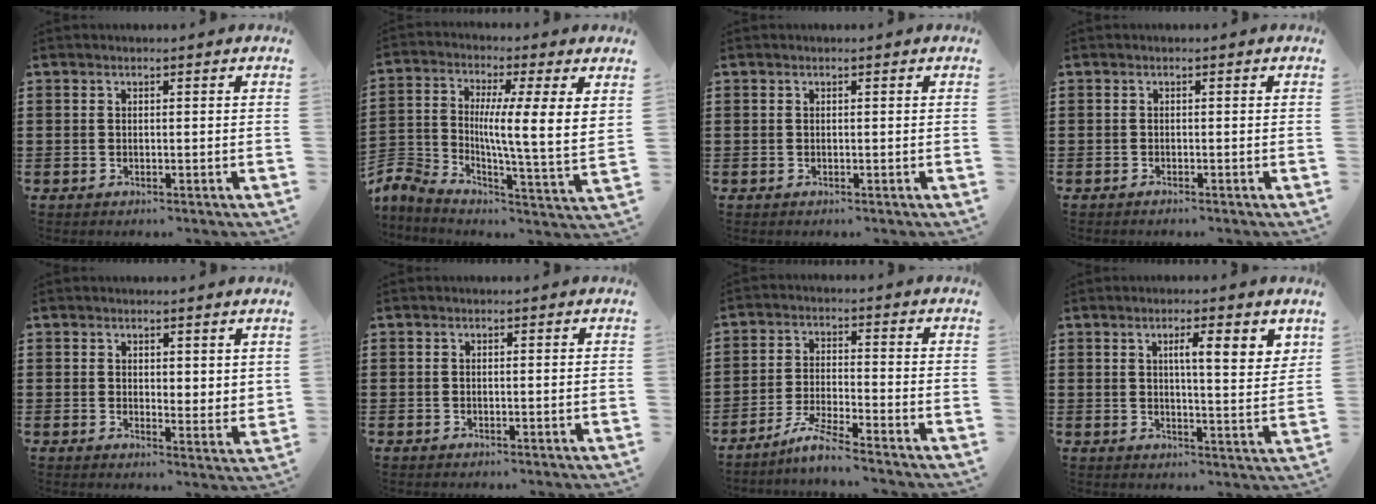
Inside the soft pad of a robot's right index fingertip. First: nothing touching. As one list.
[{"total": 7.0, "force": [1.8, 1.0, 6.7], "torque": [-0.131, -0.029, 0.024]}, {"total": 0.0}, {"total": 0.6, "force": [-0.6, 0.0, 0.1], "torque": [-0.003, -0.002, -0.013]}, {"total": 2.6, "force": [2.3, 1.2, 0.2], "torque": [-0.002, 0.000, 0.042]}, {"total": 0.0}, {"total": 4.9, "force": [-4.4, -0.4, 2.1], "torque": [-0.051, -0.011, -0.087]}, {"total": 5.8, "force": [2.4, 1.0, 5.2], "torque": [-0.083, -0.006, 0.032]}]